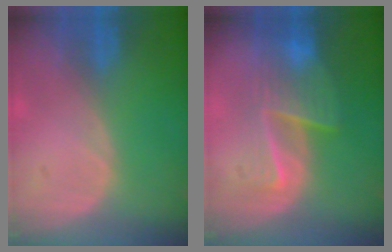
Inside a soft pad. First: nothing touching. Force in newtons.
{"total": 6.6, "press": 6.5, "slide": 1.0}